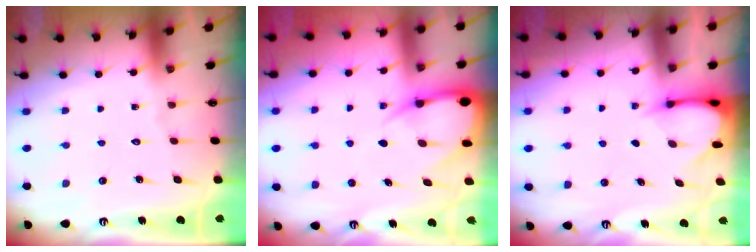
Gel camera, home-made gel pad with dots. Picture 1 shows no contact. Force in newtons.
{"total": 8.1, "press": 8.0, "slide": 0.9}
{"total": 3.4, "press": 3.4, "slide": 0.3}